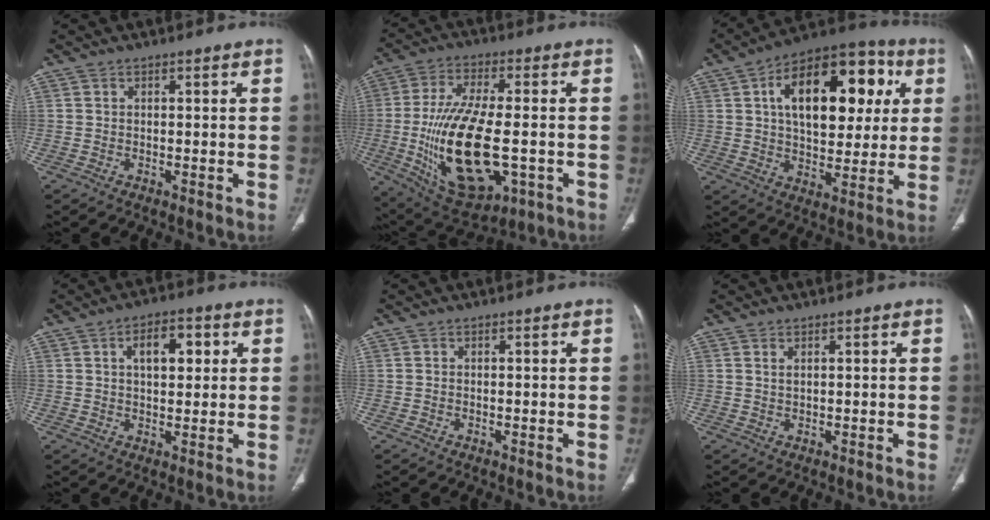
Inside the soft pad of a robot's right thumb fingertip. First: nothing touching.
{"total": 22.1, "force": [-3.9, 10.1, 19.3], "torque": [-0.371, -0.004, -0.042]}
{"total": 23.2, "force": [6.2, 12.8, 18.4], "torque": [-0.235, 0.013, 0.087]}
{"total": 7.6, "force": [2.3, 4.1, 6.0], "torque": [-0.070, 0.004, 0.035]}
{"total": 0.0}
{"total": 1.1, "force": [0.7, 0.4, 0.8], "torque": [-0.017, -0.001, 0.017]}